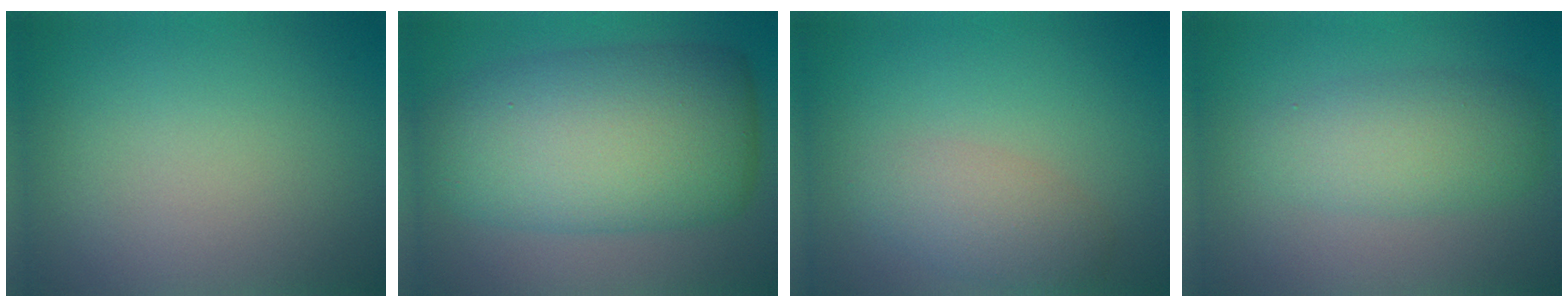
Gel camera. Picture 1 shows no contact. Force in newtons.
{"total": 11.7, "press": 11.7, "slide": 0.0}
{"total": 2.8, "press": 2.8, "slide": 0.1}
{"total": 4.1, "press": 4.1, "slide": 0.1}